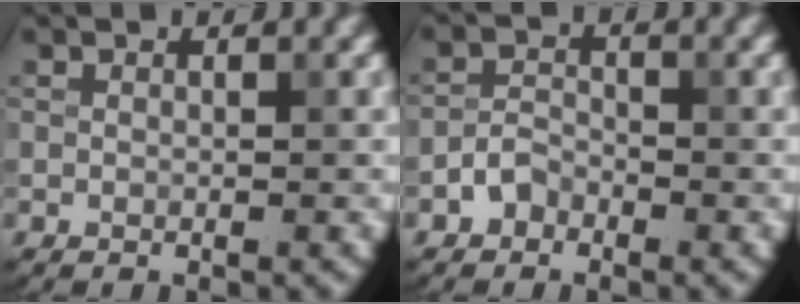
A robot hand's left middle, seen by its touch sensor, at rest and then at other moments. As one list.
[{"total": 1.8, "force": [-1.2, 1.1, 0.6], "torque": [-0.007, 0.008, -0.027]}]